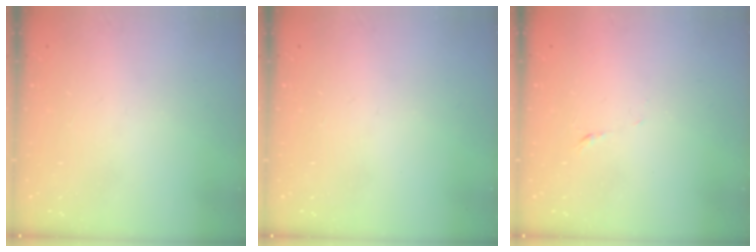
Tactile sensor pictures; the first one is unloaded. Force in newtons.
{"total": 0.0}
{"total": 4.4, "press": 4.3, "slide": 0.8}